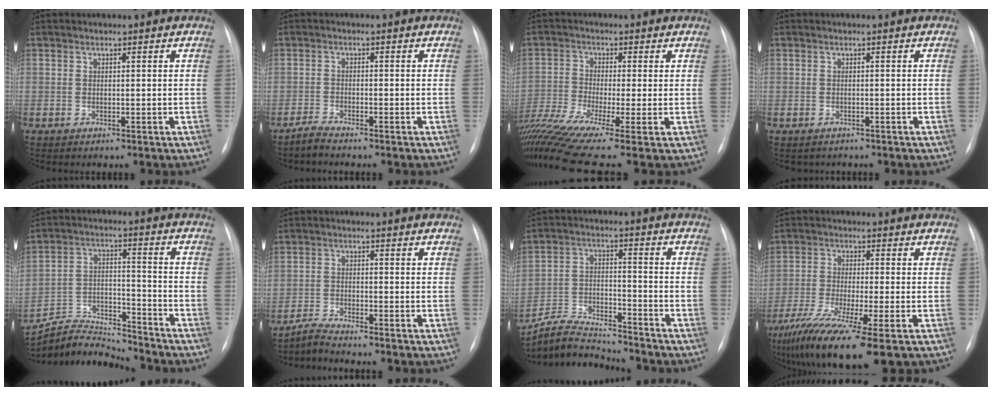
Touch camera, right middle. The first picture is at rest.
{"total": 2.0, "force": [-1.9, -0.2, 0.5], "torque": [-0.018, -0.007, -0.041]}
{"total": 15.2, "force": [-10.2, 1.2, 11.1], "torque": [-0.286, -0.024, -0.190]}
{"total": 1.5, "force": [-1.3, 0.9, 0.0], "torque": [-0.006, 0.001, -0.015]}
{"total": 11.1, "force": [-11.1, 0.5, -0.4], "torque": [0.000, 0.029, -0.205]}
{"total": 2.6, "force": [-2.6, -0.6, 0.1], "torque": [-0.006, -0.015, -0.054]}
{"total": 9.7, "force": [-9.7, 0.8, 0.6], "torque": [-0.022, 0.013, -0.179]}
{"total": 13.5, "force": [-8.4, 0.8, 10.5], "torque": [-0.191, -0.039, -0.144]}